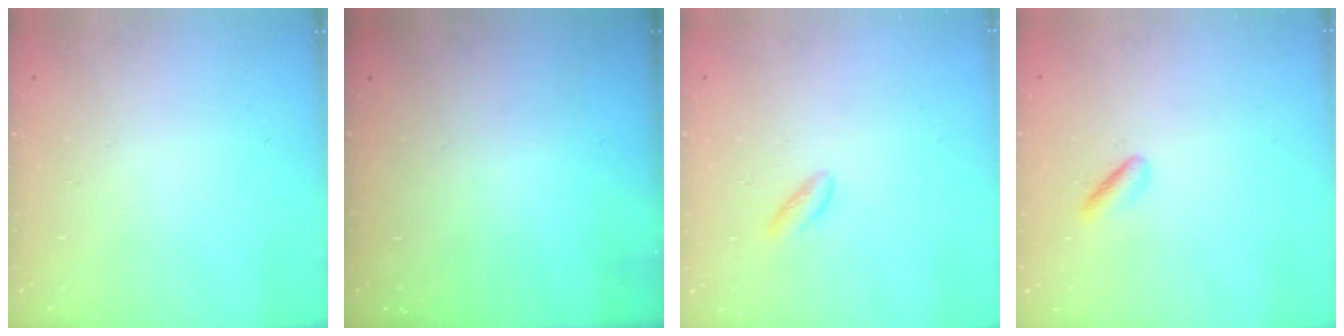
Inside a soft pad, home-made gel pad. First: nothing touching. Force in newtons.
{"total": 0.0}
{"total": 2.3, "press": 2.2, "slide": 0.9}
{"total": 2.1, "press": 1.9, "slide": 0.9}